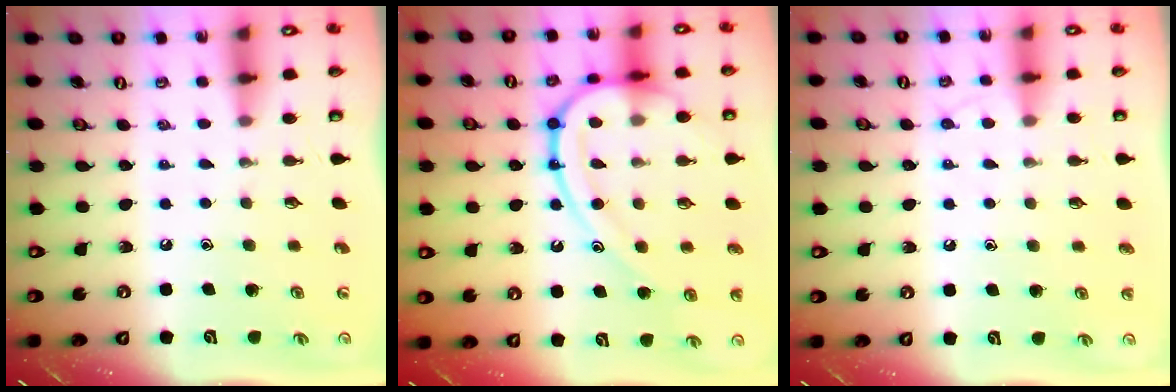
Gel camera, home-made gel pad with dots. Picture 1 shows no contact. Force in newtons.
{"total": 17.7, "press": 17.6, "slide": 1.5}
{"total": 5.6, "press": 5.6, "slide": 0.5}